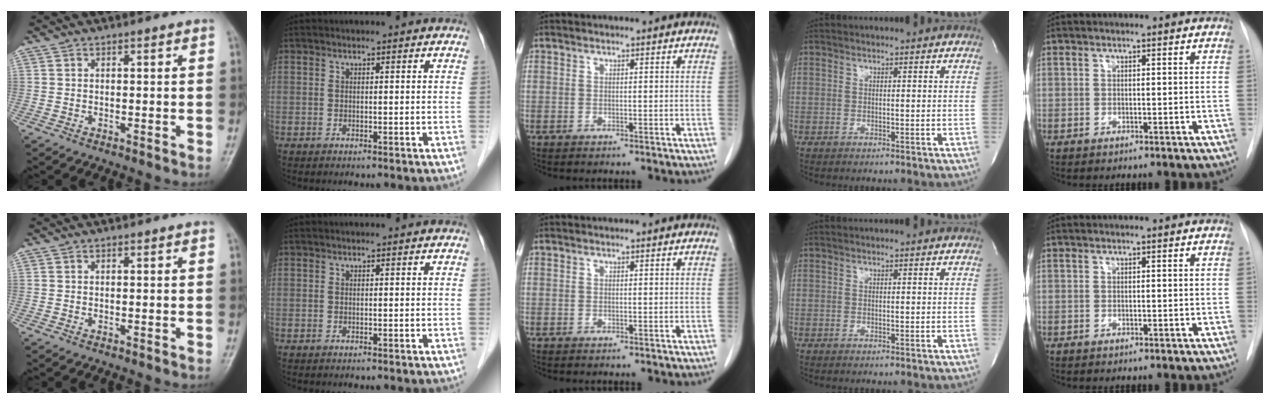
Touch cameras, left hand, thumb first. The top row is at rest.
{}